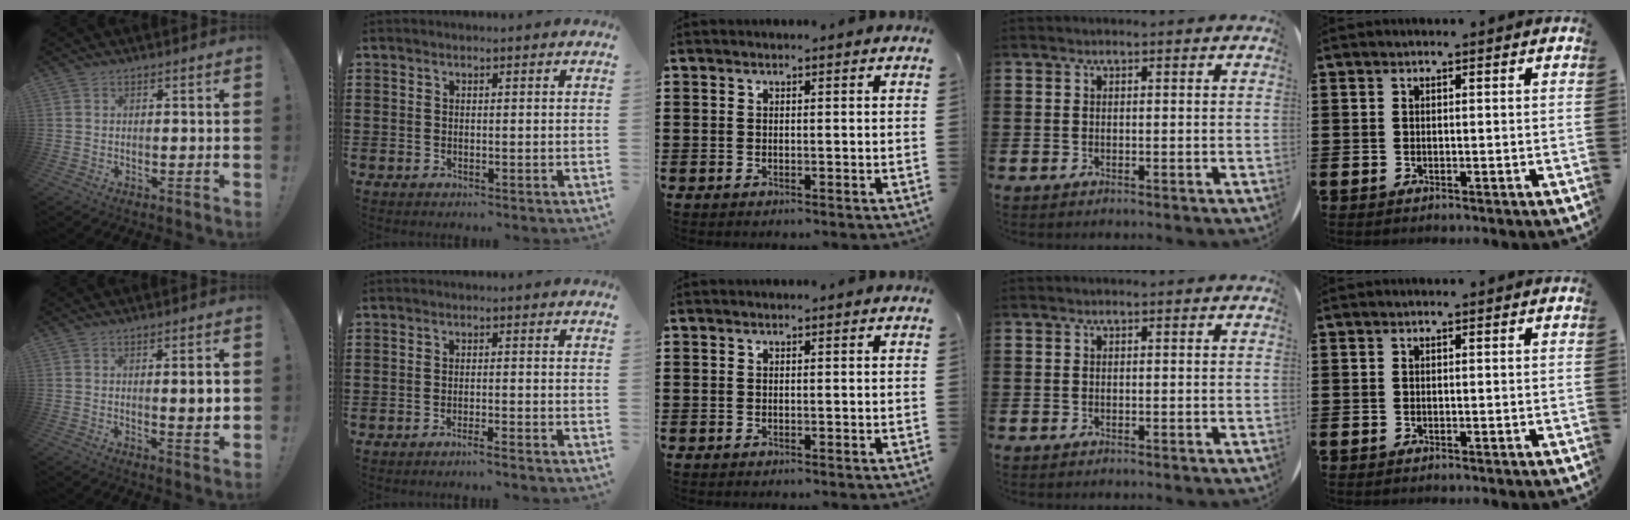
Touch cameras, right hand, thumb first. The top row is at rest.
{"thumb": {"total": 4.9, "force": [0.5, 0.6, 4.9], "torque": [-0.072, -0.005, 0.001]}, "index": {"total": 1.8, "force": [-1.5, -0.3, 0.9], "torque": [-0.014, -0.002, -0.028]}}